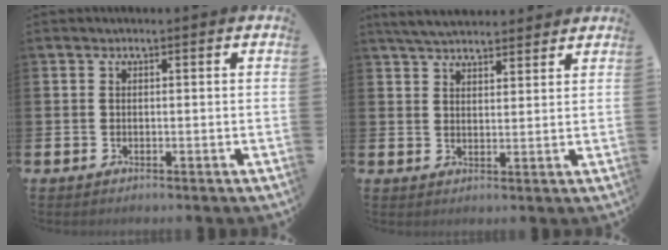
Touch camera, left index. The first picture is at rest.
{"total": 4.5, "force": [4.3, 0.9, 0.8], "torque": [-0.027, -0.016, 0.079]}